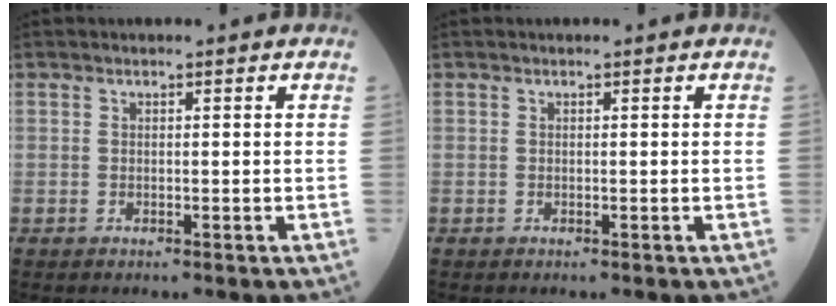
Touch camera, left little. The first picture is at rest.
{"total": 0.0}